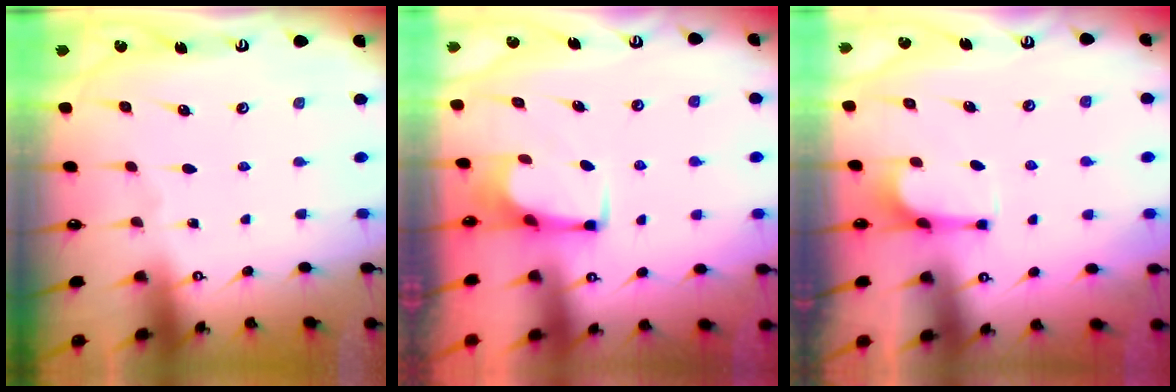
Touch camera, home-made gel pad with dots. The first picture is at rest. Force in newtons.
{"total": 2.7, "press": 2.6, "slide": 0.4}
{"total": 1.2, "press": 0.7, "slide": 1.0}